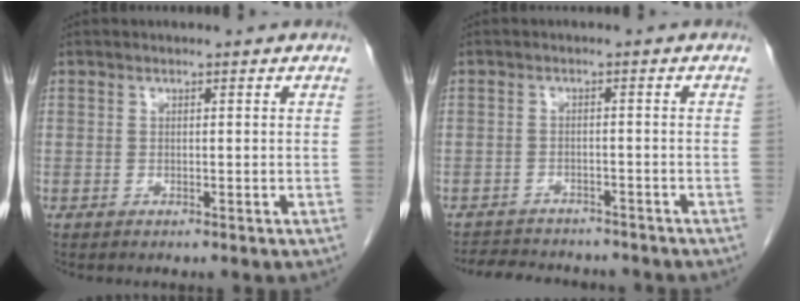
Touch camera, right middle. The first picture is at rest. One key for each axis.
{"total": 9.5, "fx": -8.7, "fy": 2.8, "fz": 2.6, "tx": -0.047, "ty": 0.006, "tz": -0.114}